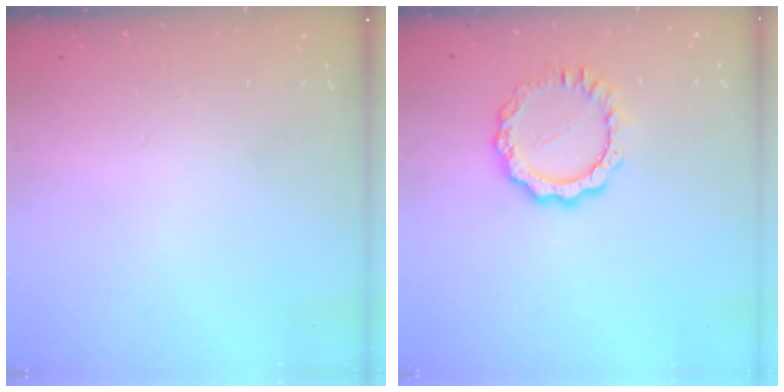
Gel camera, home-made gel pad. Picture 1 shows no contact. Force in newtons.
{"total": 8.8, "press": 8.8, "slide": 0.7}